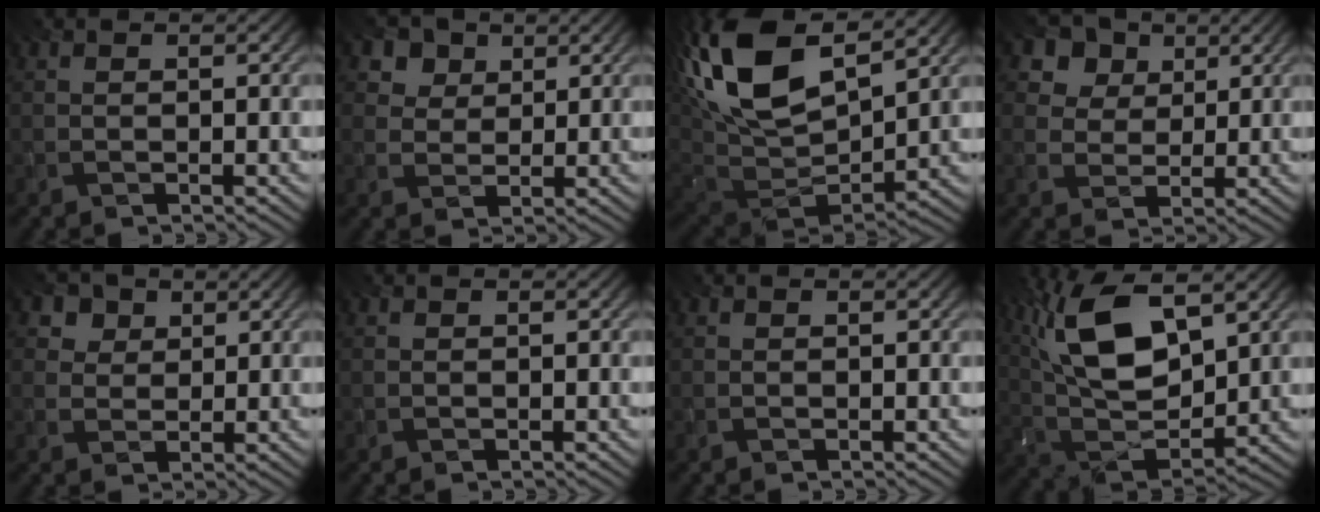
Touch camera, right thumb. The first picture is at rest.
{"total": 5.0, "force": [2.9, 3.5, 1.9], "torque": [-0.054, -0.014, 0.063]}
{"total": 18.9, "force": [7.9, 9.6, 14.3], "torque": [-0.334, 0.036, 0.144]}
{"total": 7.9, "force": [4.7, 5.5, 3.2], "torque": [-0.101, -0.006, 0.087]}
{"total": 4.3, "force": [2.5, 3.1, 1.6], "torque": [-0.046, -0.012, 0.052]}
{"total": 0.0}
{"total": 0.0}
{"total": 13.9, "force": [5.6, 6.1, 11.2], "torque": [-0.242, 0.008, 0.110]}